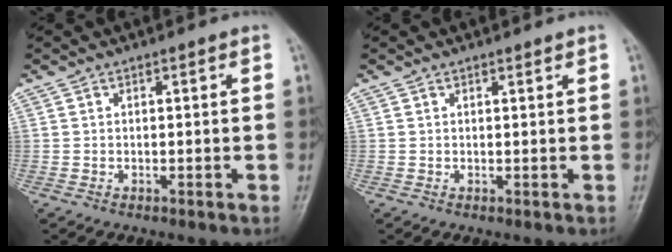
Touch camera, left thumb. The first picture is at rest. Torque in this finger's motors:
{"motor_torque": [-0.16, -0.09, -0.22, -0.17, -0.01]}